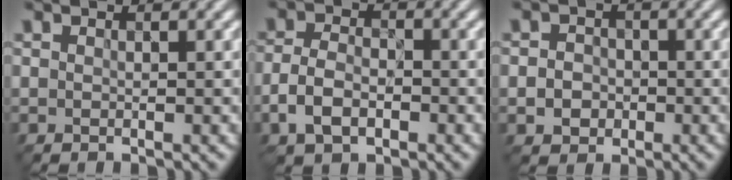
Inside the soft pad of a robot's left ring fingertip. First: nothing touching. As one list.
[{"total": 4.0, "force": [-1.5, 2.6, 2.6], "torque": [-0.055, 0.001, -0.033]}, {"total": 2.4, "force": [-0.6, 2.1, 1.1], "torque": [-0.014, -0.003, -0.017]}]